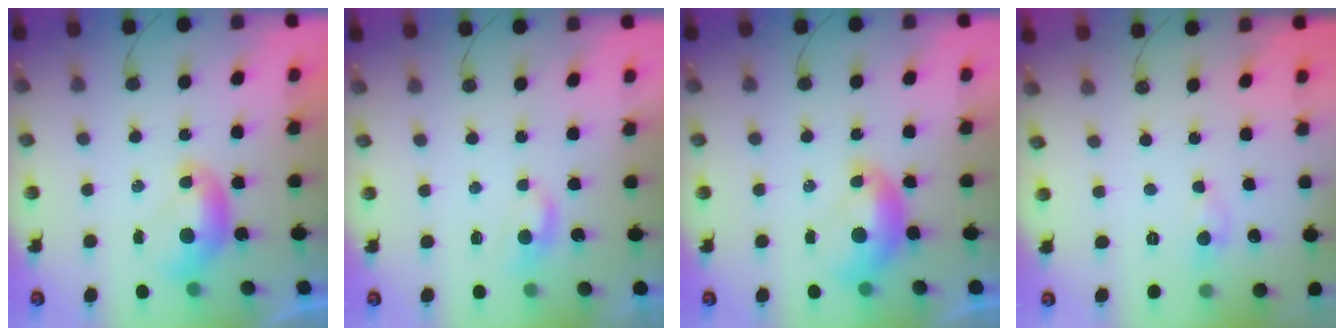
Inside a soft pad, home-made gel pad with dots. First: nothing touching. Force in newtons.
{"total": 1.1, "press": 1.0, "slide": 0.4}
{"total": 1.3, "press": 1.3, "slide": 0.4}
{"total": 1.6, "press": 1.5, "slide": 0.2}